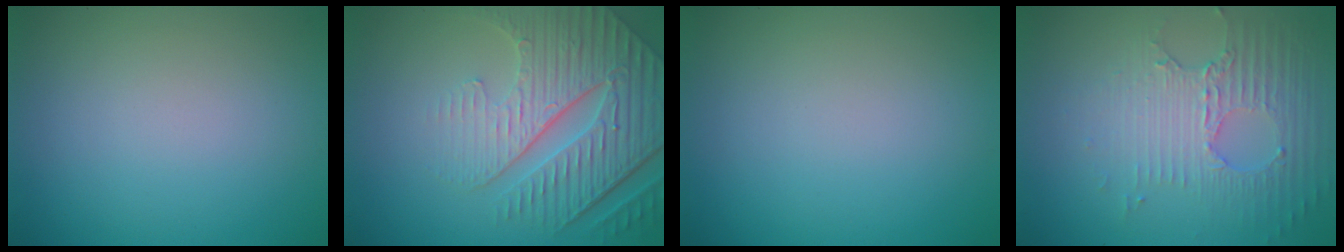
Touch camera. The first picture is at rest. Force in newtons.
{"total": 7.6, "press": 5.7, "slide": 5.1}
{"total": 0.0}
{"total": 5.2, "press": 3.4, "slide": 3.9}